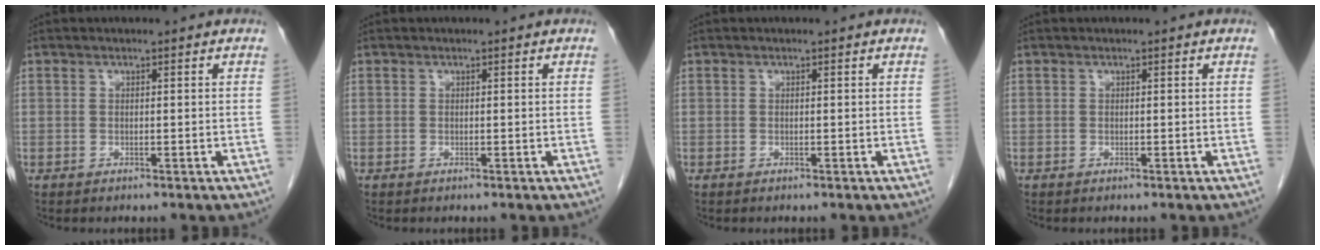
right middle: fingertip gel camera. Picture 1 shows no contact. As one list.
[{"total": 0.0}, {"total": 0.0}, {"total": 0.0}]